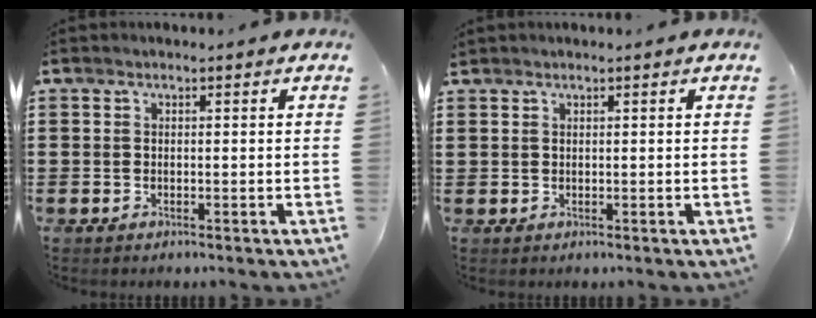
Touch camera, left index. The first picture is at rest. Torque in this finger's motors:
{"motor_torque": [0.27, -0.10, 0.45, 0.03]}